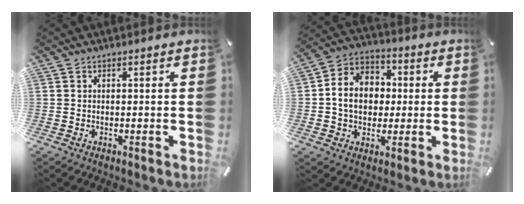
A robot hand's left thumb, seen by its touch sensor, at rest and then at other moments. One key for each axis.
{"total": 11.3, "fx": -0.4, "fy": 9.8, "fz": 5.6, "tx": -0.130, "ty": 0.017, "tz": -0.010}